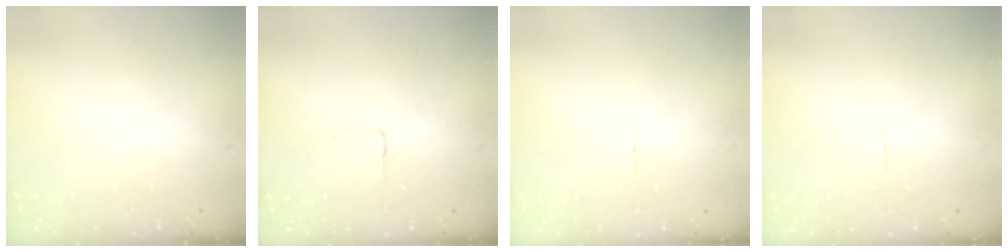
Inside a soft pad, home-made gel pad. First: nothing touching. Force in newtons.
{"total": 1.7, "press": 1.6, "slide": 0.1}
{"total": 2.5, "press": 2.5, "slide": 0.1}
{"total": 1.9, "press": 1.9, "slide": 0.1}